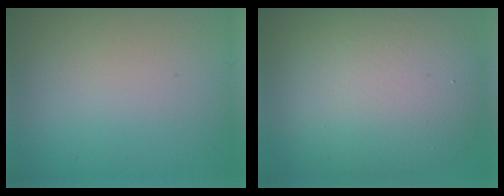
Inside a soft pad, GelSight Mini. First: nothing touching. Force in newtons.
{"total": 11.7, "press": 11.6, "slide": 1.3}